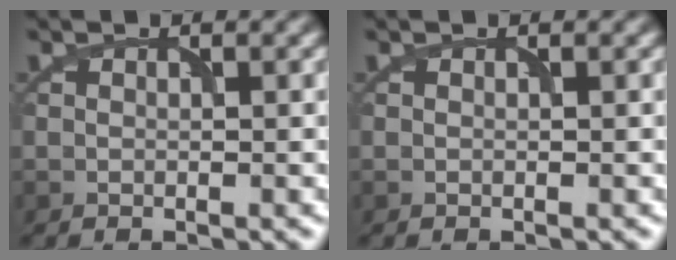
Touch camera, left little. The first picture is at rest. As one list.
[{"total": 0.0}]